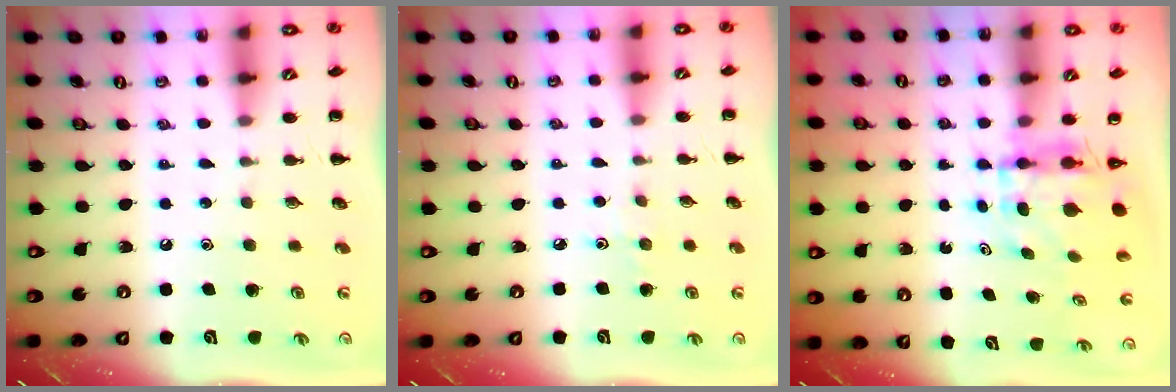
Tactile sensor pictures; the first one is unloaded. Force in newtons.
{"total": 3.1, "press": 2.8, "slide": 1.2}
{"total": 5.1, "press": 5.1, "slide": 0.5}